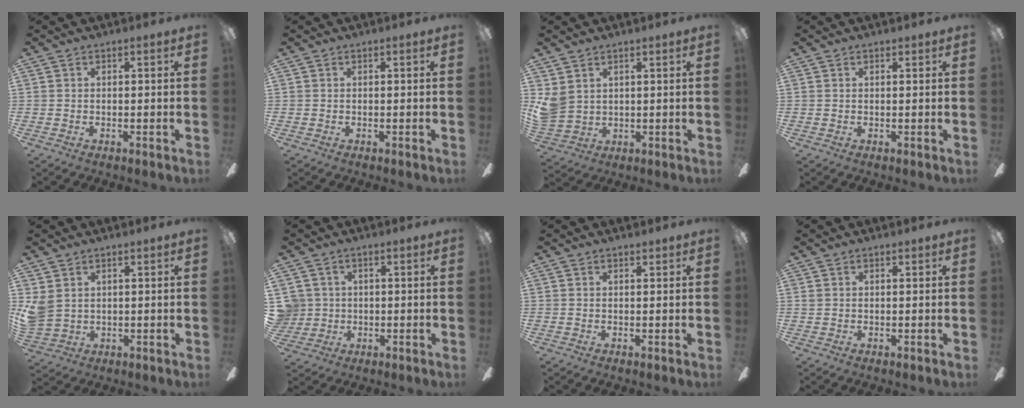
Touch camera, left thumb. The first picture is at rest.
{"total": 0.0}
{"total": 5.7, "force": [2.8, 4.5, 2.0], "torque": [-0.048, -0.005, 0.057]}
{"total": 0.5, "force": [0.5, 0.2, 0.1], "torque": [0.004, -0.002, 0.007]}
{"total": 5.2, "force": [2.3, 4.2, 2.2], "torque": [-0.048, 0.001, 0.048]}
{"total": 5.4, "force": [1.1, 5.3, 0.7], "torque": [-0.030, 0.010, 0.023]}
{"total": 0.8, "force": [0.8, 0.3, 0.1], "torque": [0.005, -0.002, 0.013]}
{"total": 0.8, "force": [0.6, 0.6, 0.2], "torque": [-0.005, 0.003, 0.010]}